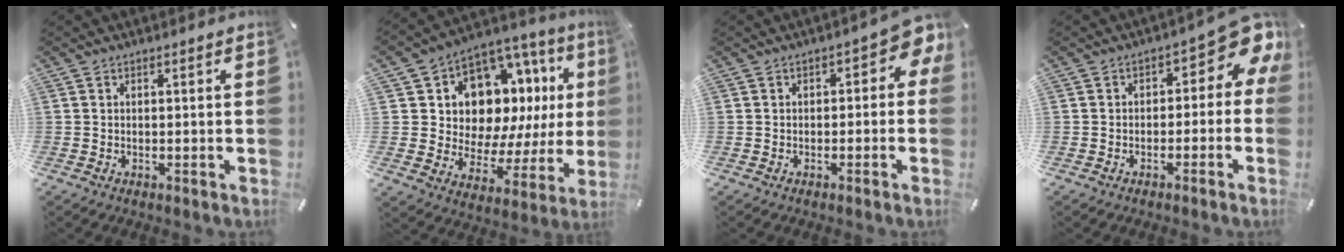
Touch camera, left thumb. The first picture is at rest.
{"total": 13.9, "force": [6.8, 10.0, 6.9], "torque": [-0.110, -0.070, 0.128]}
{"total": 4.3, "force": [0.2, 2.5, 3.5], "torque": [-0.045, 0.002, -0.003]}
{"total": 7.7, "force": [2.2, 4.4, 5.9], "torque": [-0.067, -0.026, 0.034]}